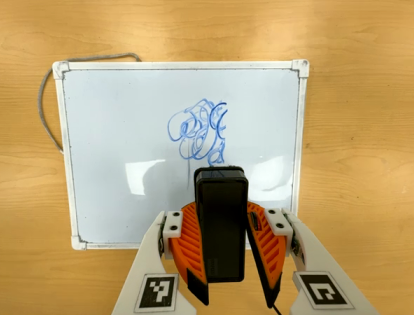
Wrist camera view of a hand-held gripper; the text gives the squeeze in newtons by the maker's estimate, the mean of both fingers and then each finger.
{"total": 11.2, "left": 10.0, "right": 12.4}